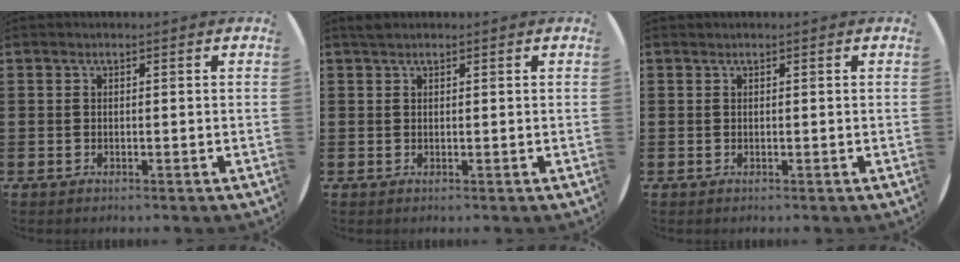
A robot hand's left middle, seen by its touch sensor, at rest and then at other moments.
{"total": 0.9, "force": [0.8, 0.3, 0.2], "torque": [-0.005, 0.004, 0.015]}
{"total": 0.0}